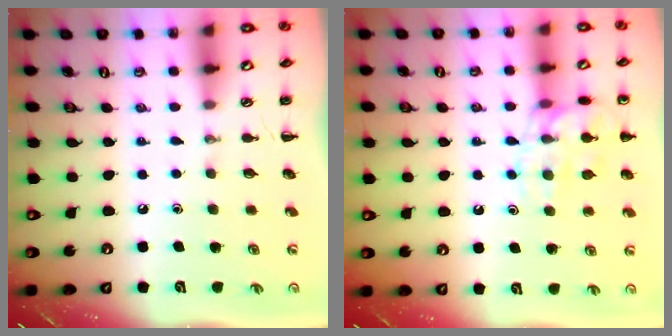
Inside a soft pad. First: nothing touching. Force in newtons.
{"total": 14.2, "press": 14.2, "slide": 1.1}